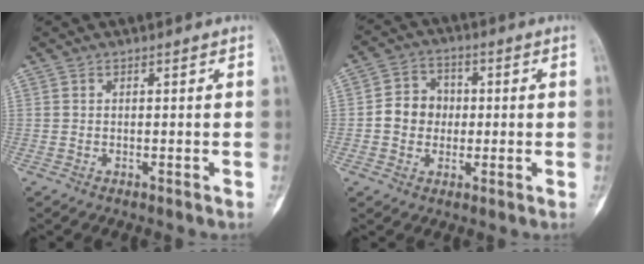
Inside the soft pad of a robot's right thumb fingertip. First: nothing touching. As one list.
[{"total": 7.1, "force": [-0.3, 6.3, 3.3], "torque": [-0.021, 0.016, -0.016]}]